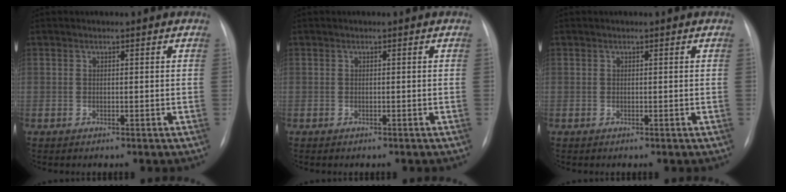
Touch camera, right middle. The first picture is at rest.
{"total": 0.8, "force": [-0.6, 0.3, 0.3], "torque": [-0.009, -0.001, -0.007]}
{"total": 0.0}